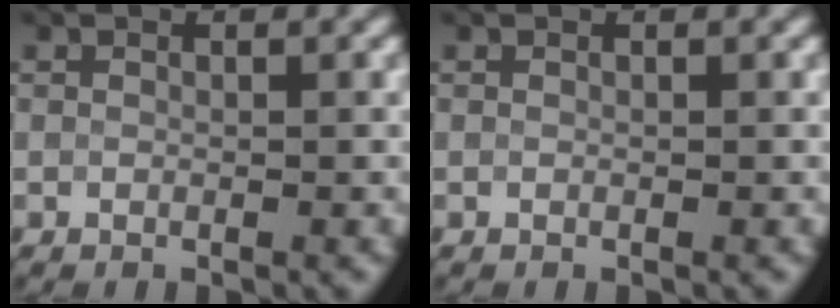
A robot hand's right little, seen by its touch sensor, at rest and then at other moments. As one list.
[{"total": 0.0}]